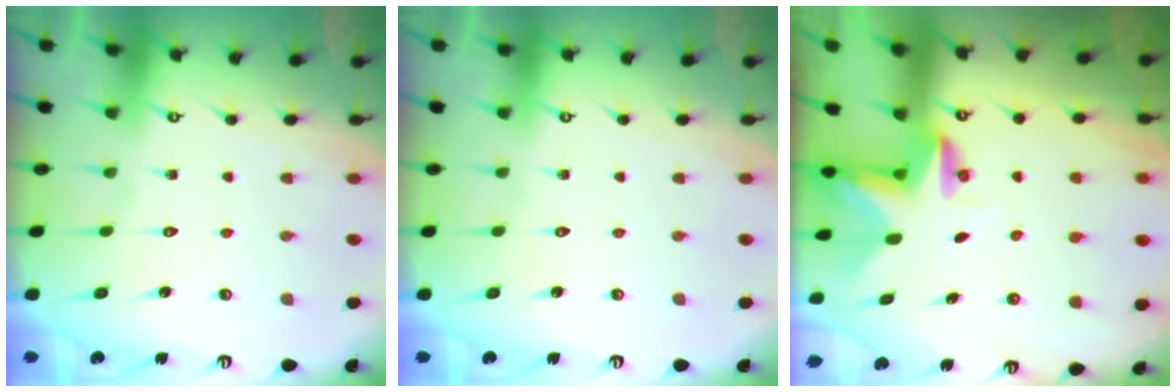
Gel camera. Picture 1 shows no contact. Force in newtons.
{"total": 0.0}
{"total": 3.2, "press": 3.2, "slide": 0.2}